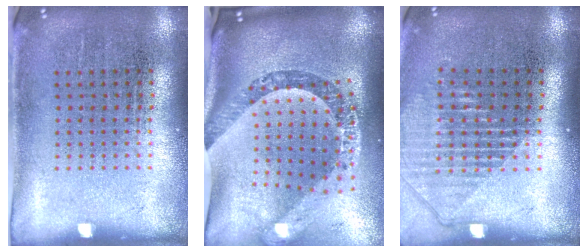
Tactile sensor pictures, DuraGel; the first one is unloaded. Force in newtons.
{"total": 3.7, "press": 2.6, "slide": 2.7}
{"total": 1.3, "press": 1.2, "slide": 0.6}